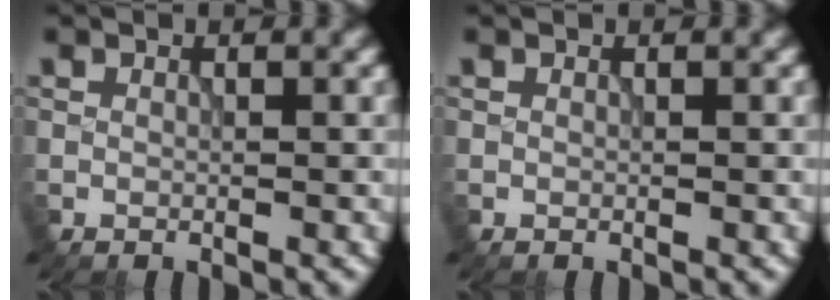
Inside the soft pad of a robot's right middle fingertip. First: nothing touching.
{"total": 0.0}